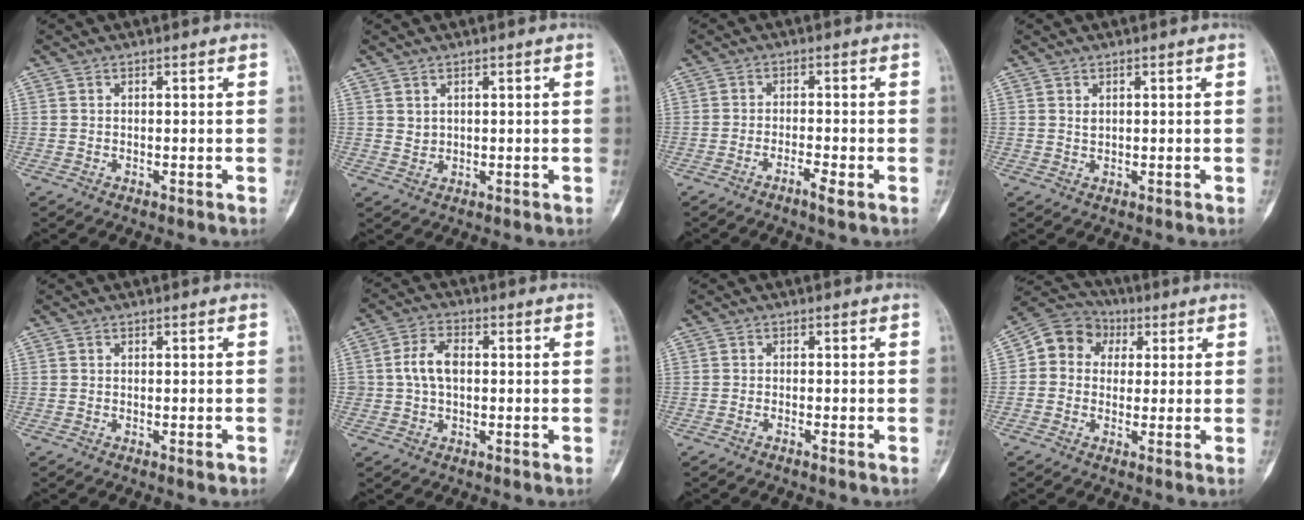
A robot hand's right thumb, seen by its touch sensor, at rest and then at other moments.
{"total": 1.5, "force": [0.9, 1.1, 0.7], "torque": [-0.004, -0.008, 0.021]}
{"total": 2.8, "force": [-1.7, 0.1, 2.2], "torque": [-0.049, 0.008, -0.034]}
{"total": 1.0, "force": [0.5, 0.6, 0.6], "torque": [-0.008, -0.002, 0.012]}
{"total": 0.8, "force": [-0.4, 0.2, 0.6], "torque": [-0.008, -0.001, -0.007]}
{"total": 5.9, "force": [0.4, 3.8, 4.5], "torque": [-0.082, 0.013, 0.005]}
{"total": 0.7, "force": [-0.5, -0.1, 0.5], "torque": [-0.014, 0.004, -0.010]}
{"total": 8.9, "force": [1.8, 7.7, 4.1], "torque": [-0.039, 0.018, 0.015]}